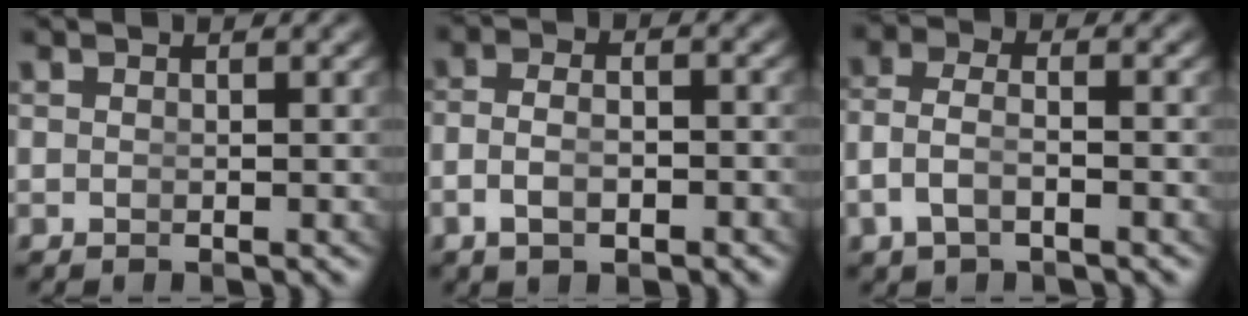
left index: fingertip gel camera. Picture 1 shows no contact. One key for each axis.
{"total": 3.0, "fx": -1.8, "fy": 1.2, "fz": 2.2, "tx": -0.045, "ty": -0.010, "tz": -0.024}
{"total": 3.4, "fx": -1.4, "fy": 2.0, "fz": 2.3, "tx": -0.065, "ty": -0.019, "tz": -0.015}